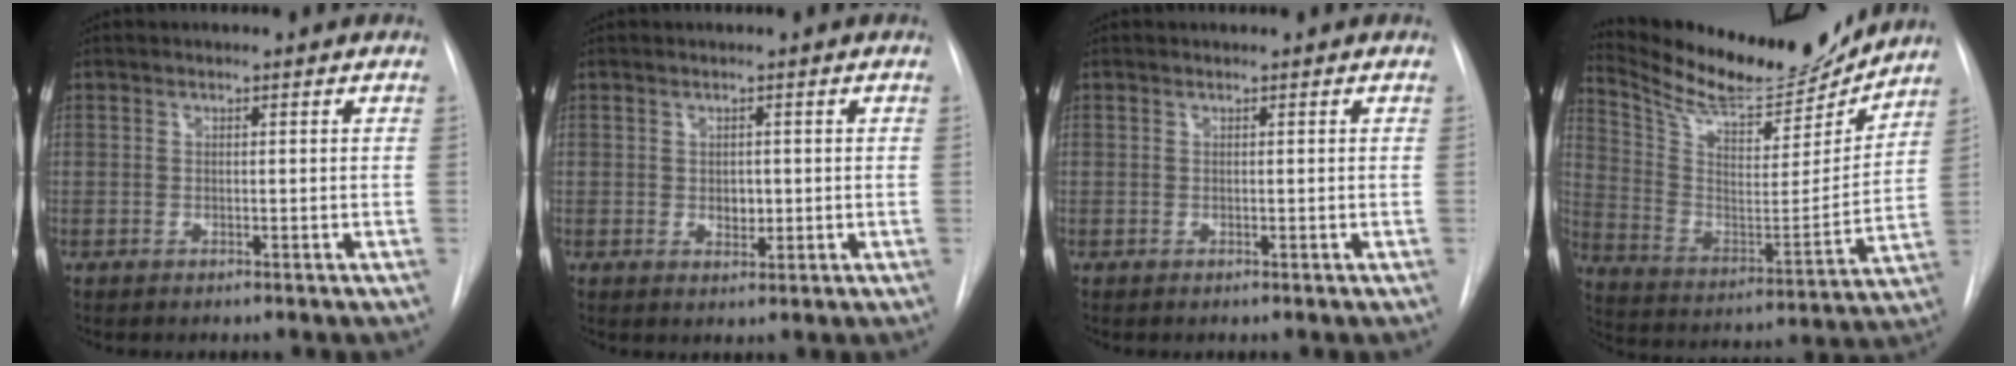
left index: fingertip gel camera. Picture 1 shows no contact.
{"total": 1.8, "force": [0.1, 1.4, 1.1], "torque": [-0.016, -0.002, 0.005]}
{"total": 0.0}
{"total": 19.2, "force": [18.0, 3.4, 5.6], "torque": [-0.113, -0.028, 0.290]}